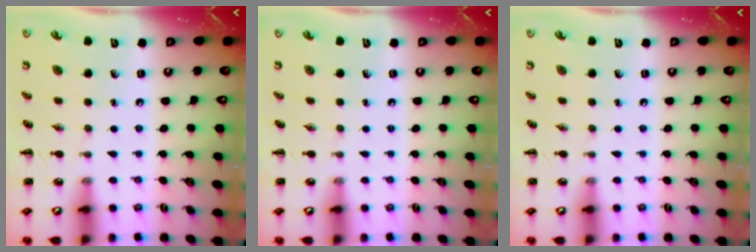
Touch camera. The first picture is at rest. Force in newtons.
{"total": 0.0}
{"total": 0.0}